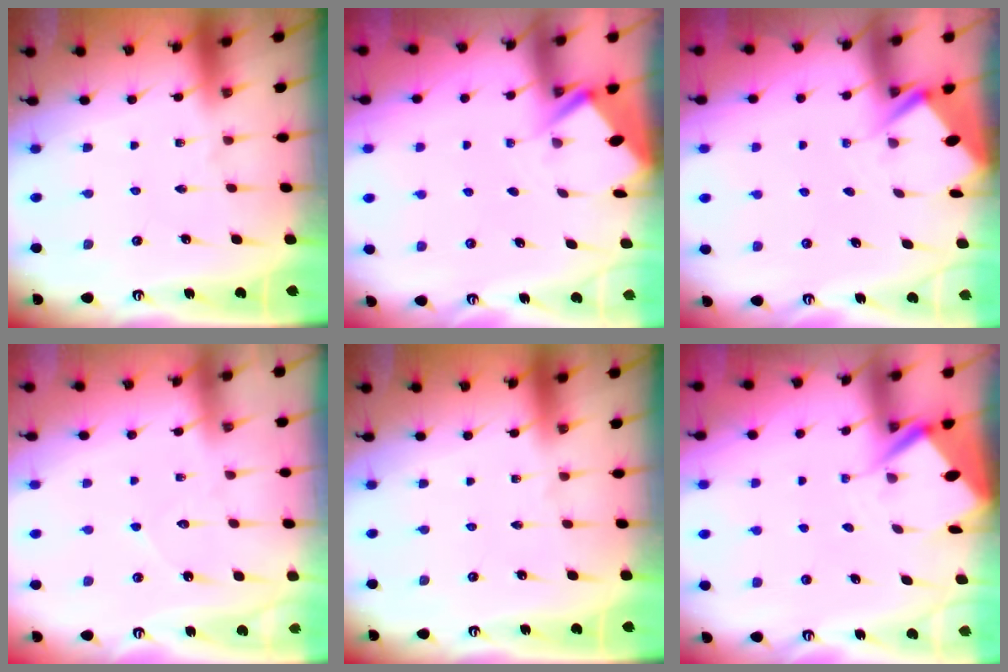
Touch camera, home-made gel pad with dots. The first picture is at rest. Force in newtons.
{"total": 3.0, "press": 3.0, "slide": 0.4}
{"total": 2.9, "press": 2.9, "slide": 0.3}
{"total": 4.7, "press": 4.7, "slide": 0.5}
{"total": 0.0}
{"total": 5.5, "press": 5.5, "slide": 0.4}